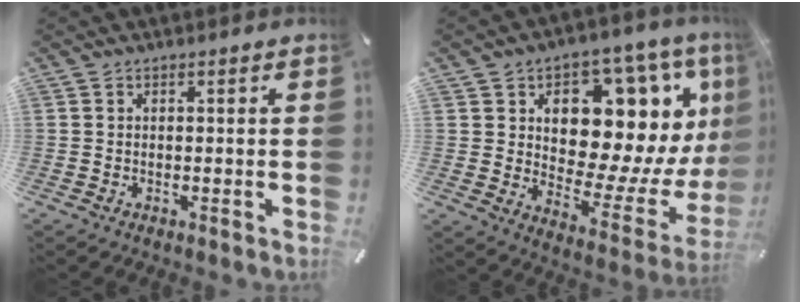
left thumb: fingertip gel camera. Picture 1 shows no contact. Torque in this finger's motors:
{"motor_torque": [2.81, 2.20, 0.83, -0.01, 0.37]}